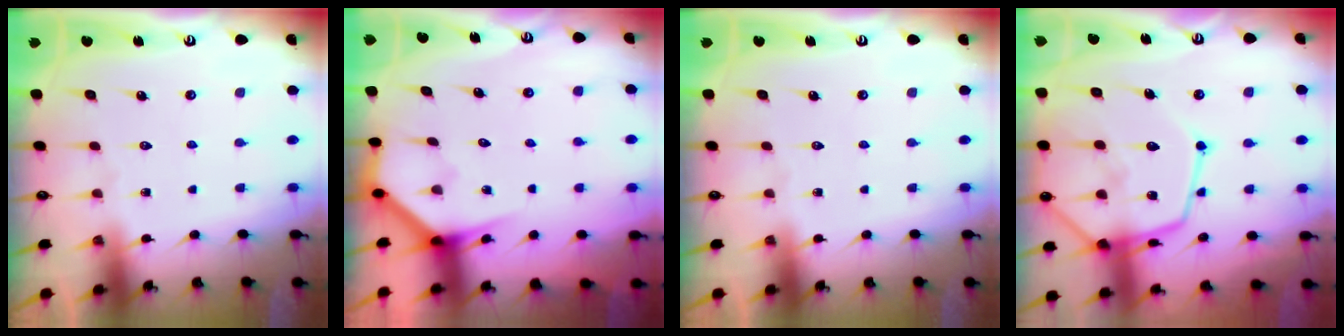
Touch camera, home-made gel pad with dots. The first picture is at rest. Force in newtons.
{"total": 3.6, "press": 3.6, "slide": 0.2}
{"total": 0.0}
{"total": 19.1, "press": 19.0, "slide": 1.7}